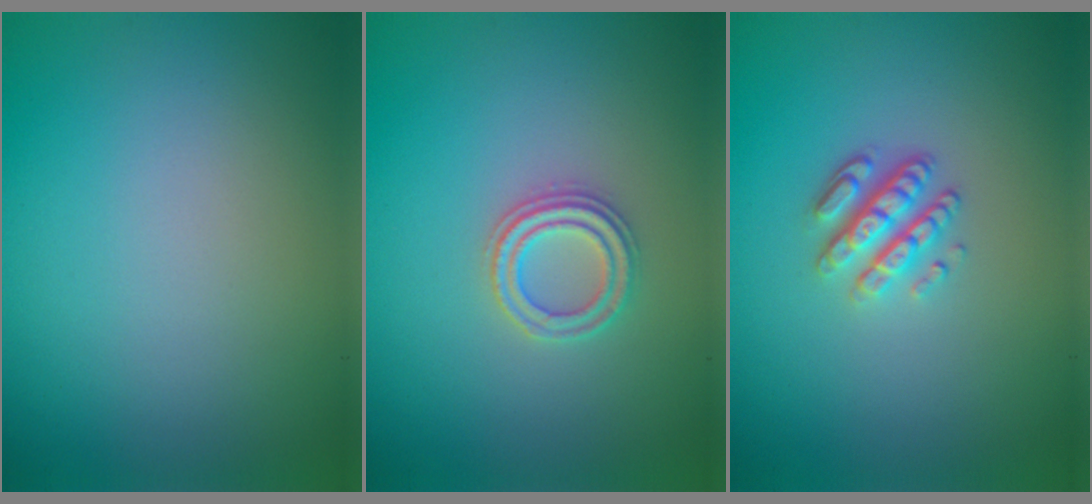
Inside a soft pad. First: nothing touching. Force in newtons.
{"total": 2.3, "press": 2.3, "slide": 0.2}
{"total": 3.2, "press": 2.5, "slide": 2.0}